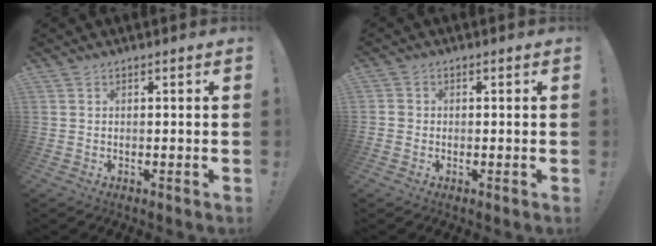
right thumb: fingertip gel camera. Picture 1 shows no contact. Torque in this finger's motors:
{"motor_torque": [-0.03, -0.29, -0.18, 0.30, -0.01]}